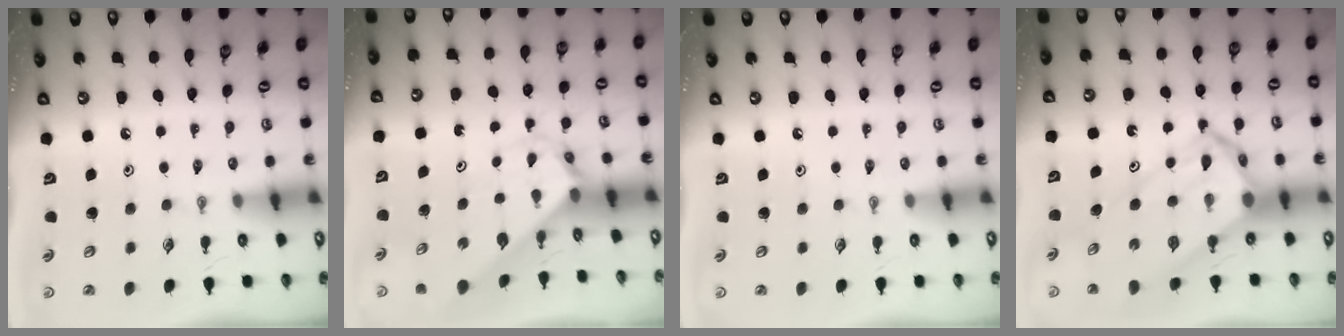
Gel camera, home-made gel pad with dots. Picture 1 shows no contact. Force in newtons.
{"total": 2.7, "press": 2.7, "slide": 0.2}
{"total": 0.0}
{"total": 13.6, "press": 13.6, "slide": 1.3}